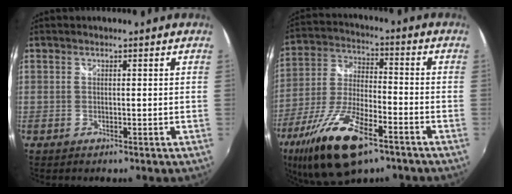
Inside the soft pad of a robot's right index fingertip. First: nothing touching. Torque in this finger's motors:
{"motor_torque": [2.08, -0.06, 0.73, 0.08]}